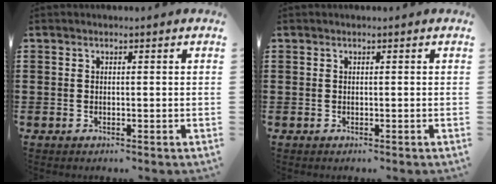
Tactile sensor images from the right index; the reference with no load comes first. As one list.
[{"total": 0.0}]